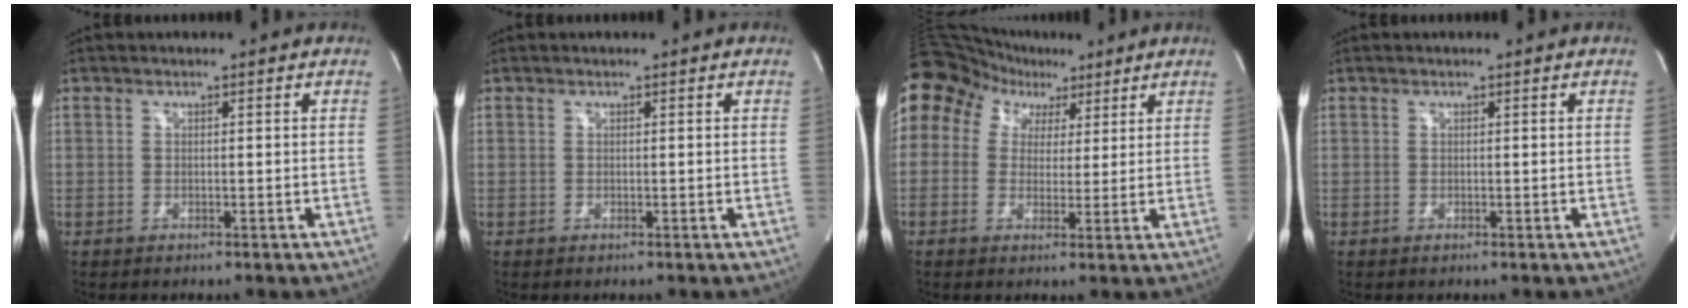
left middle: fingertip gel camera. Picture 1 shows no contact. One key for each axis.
{"total": 0.0}
{"total": 15.7, "fx": 7.6, "fy": 12.6, "fz": 5.4, "tx": -0.137, "ty": 0.089, "tz": 0.140}
{"total": 0.0}